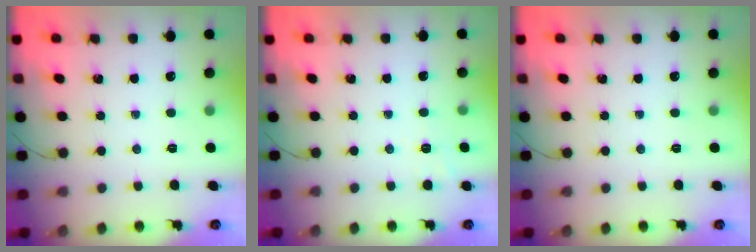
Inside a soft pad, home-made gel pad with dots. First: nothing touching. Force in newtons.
{"total": 2.0, "press": 1.3, "slide": 1.6}
{"total": 0.0}